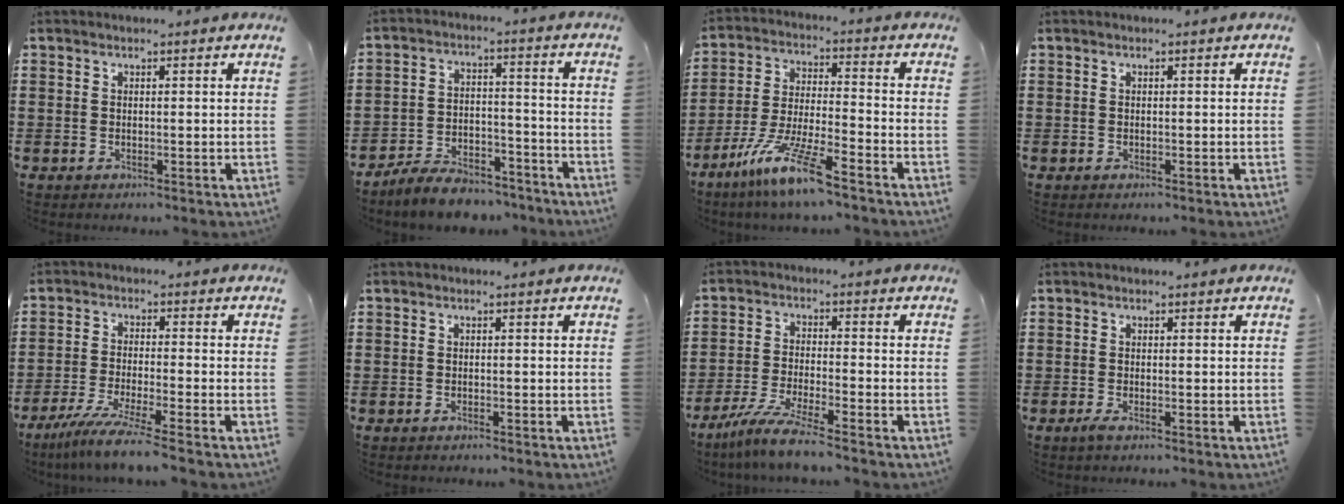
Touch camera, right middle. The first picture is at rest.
{"total": 6.9, "force": [-6.5, 1.5, 1.8], "torque": [-0.036, 0.013, -0.126]}
{"total": 10.4, "force": [-7.7, 0.3, 7.0], "torque": [-0.146, -0.007, -0.151]}
{"total": 0.0}
{"total": 5.9, "force": [-4.9, -0.7, 3.2], "torque": [-0.071, -0.024, -0.095]}
{"total": 0.5, "force": [-0.5, 0.1, 0.1], "torque": [-0.002, -0.001, -0.010]}
{"total": 6.4, "force": [-5.4, -0.3, 3.3], "torque": [-0.088, -0.025, -0.108]}
{"total": 0.9, "force": [-0.4, 0.1, 0.8], "torque": [-0.015, -0.003, -0.007]}